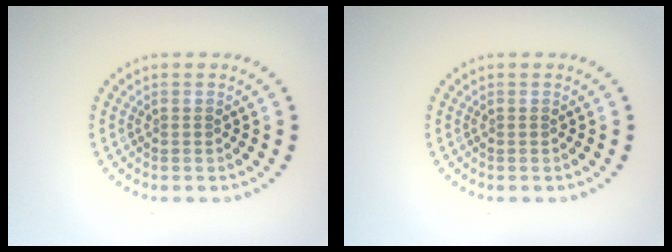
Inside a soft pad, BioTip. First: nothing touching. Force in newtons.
{"total": 0.0}